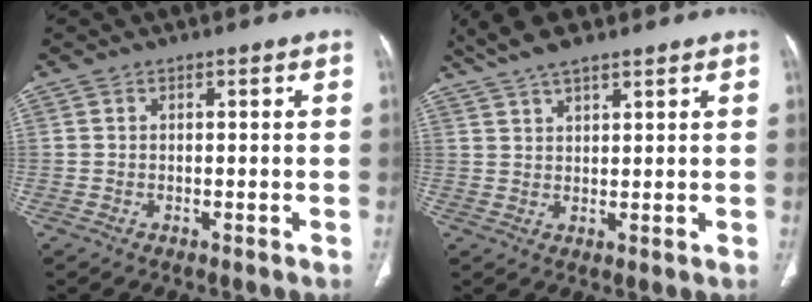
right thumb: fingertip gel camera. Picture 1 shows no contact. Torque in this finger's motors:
{"motor_torque": [-1.61, 1.60, 1.11, 0.90, 0.04]}